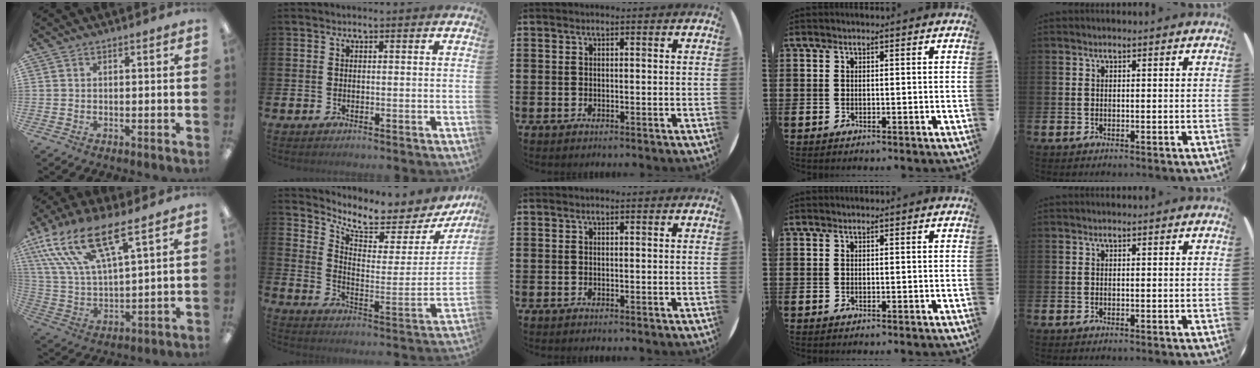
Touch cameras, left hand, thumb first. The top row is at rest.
{"thumb": {"total": 17.9, "force": [11.4, 5.8, 12.5], "torque": [-0.256, -0.054, 0.198]}, "index": {"total": 6.9, "force": [6.4, 1.7, 1.9], "torque": [-0.063, -0.055, 0.105]}}